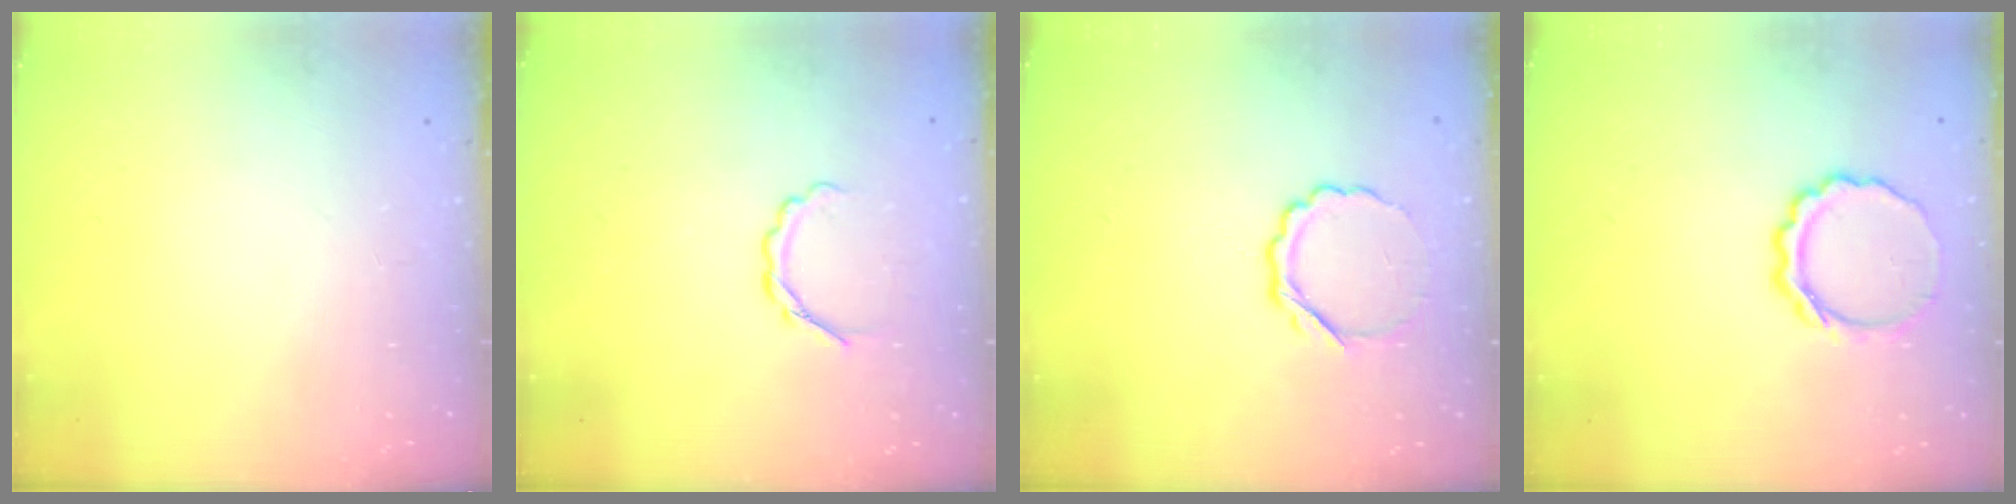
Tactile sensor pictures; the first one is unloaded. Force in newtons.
{"total": 3.0, "press": 2.8, "slide": 0.9}
{"total": 4.7, "press": 4.5, "slide": 1.1}
{"total": 7.7, "press": 7.5, "slide": 1.4}